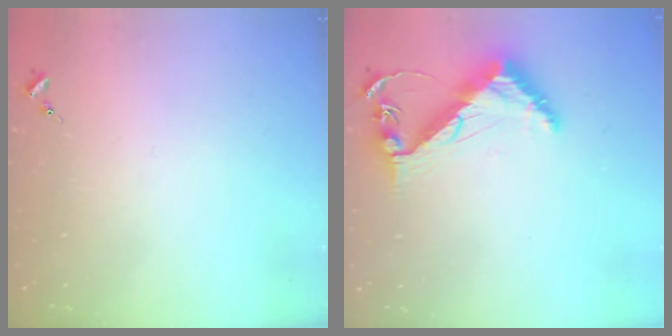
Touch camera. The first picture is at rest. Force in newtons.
{"total": 8.7, "press": 8.6, "slide": 0.9}